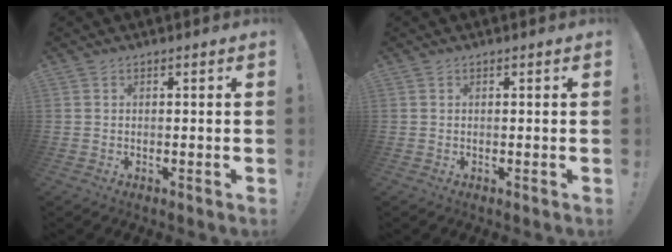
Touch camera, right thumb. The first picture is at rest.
{"total": 0.0}